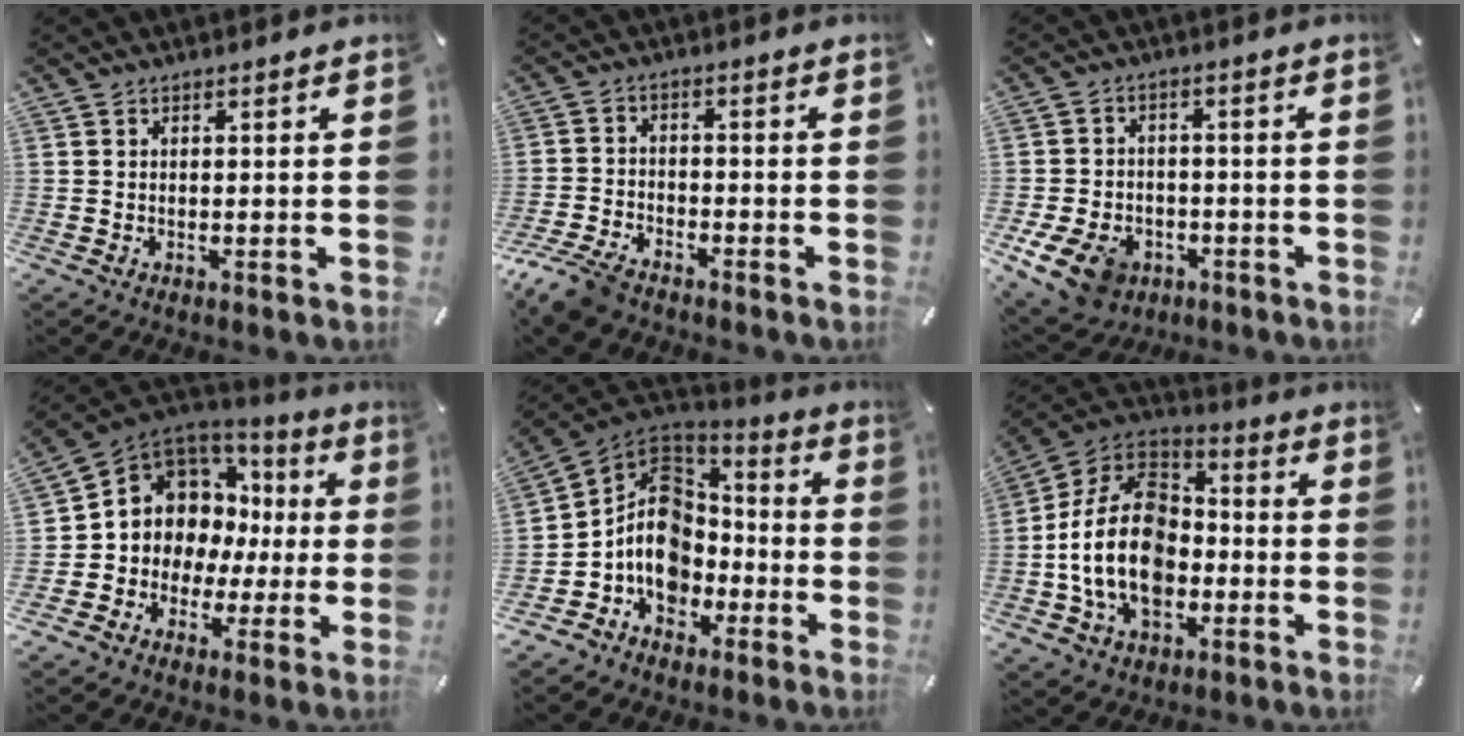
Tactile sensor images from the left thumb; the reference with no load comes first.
{"total": 7.3, "force": [-6.0, 2.9, 3.0], "torque": [-0.076, 0.019, -0.119]}
{"total": 10.2, "force": [-4.9, 7.4, 5.2], "torque": [-0.110, 0.029, -0.089]}
{"total": 8.6, "force": [1.2, 8.4, 1.3], "torque": [-0.038, -0.037, 0.034]}
{"total": 12.7, "force": [-2.8, 11.2, 5.3], "torque": [-0.108, 0.000, -0.051]}
{"total": 18.2, "force": [-4.5, 13.2, 11.7], "torque": [-0.263, 0.020, -0.087]}